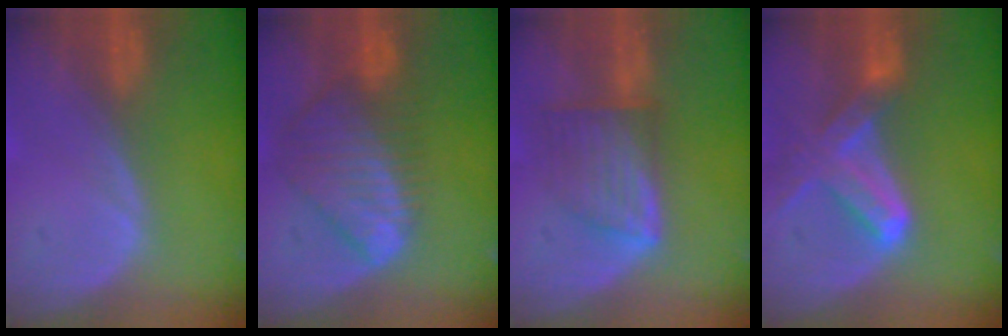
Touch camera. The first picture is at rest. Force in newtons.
{"total": 9.0, "press": 7.7, "slide": 4.7}
{"total": 7.3, "press": 6.6, "slide": 3.2}
{"total": 7.4, "press": 6.7, "slide": 3.2}